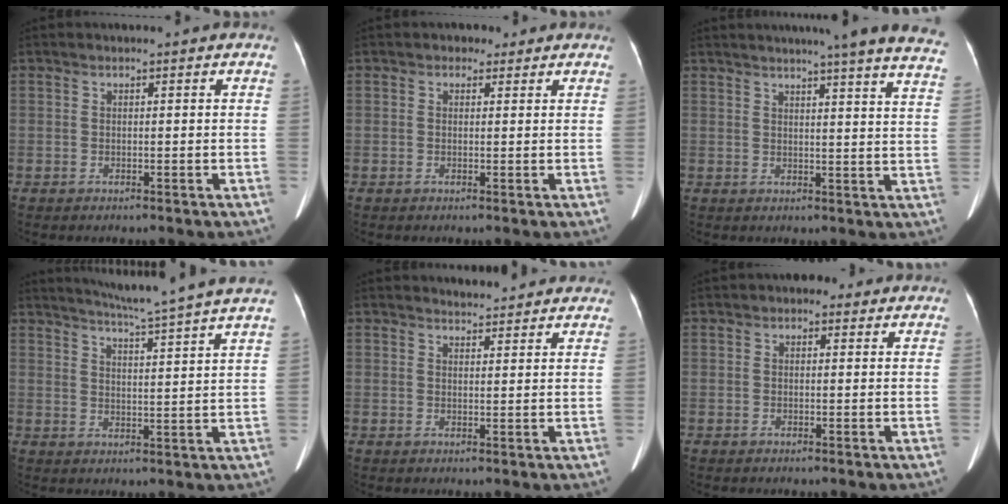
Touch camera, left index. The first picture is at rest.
{"total": 1.8, "force": [1.1, 1.3, 0.5], "torque": [-0.007, 0.004, 0.011]}
{"total": 21.4, "force": [18.9, -0.3, 10.0], "torque": [-0.136, -0.051, 0.208]}
{"total": 14.1, "force": [12.4, -2.0, 6.4], "torque": [-0.109, -0.021, 0.159]}
{"total": 5.4, "force": [5.1, 1.4, 1.0], "torque": [-0.010, 0.013, 0.056]}
{"total": 2.4, "force": [1.3, 1.8, 1.0], "torque": [-0.013, 0.018, 0.014]}